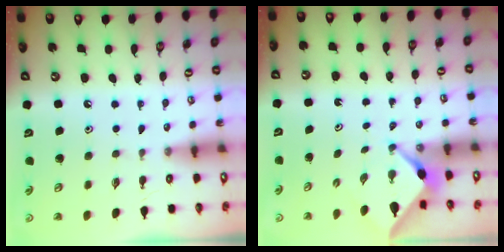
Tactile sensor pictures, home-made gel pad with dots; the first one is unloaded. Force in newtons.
{"total": 3.2, "press": 3.2, "slide": 0.4}